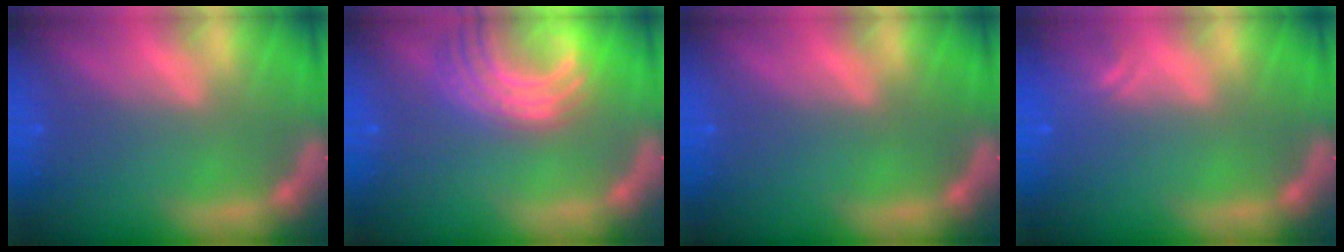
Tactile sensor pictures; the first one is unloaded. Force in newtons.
{"total": 8.5}
{"total": 0.0}
{"total": 1.9}